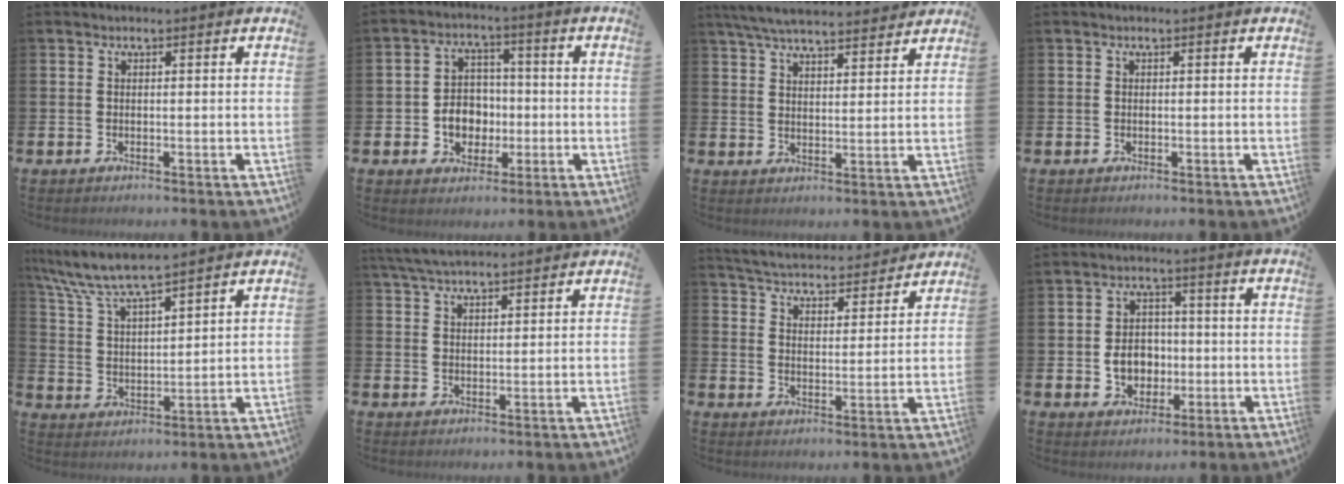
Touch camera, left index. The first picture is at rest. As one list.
[{"total": 5.5, "force": [-1.0, 4.8, 2.5], "torque": [-0.038, 0.005, -0.025]}, {"total": 6.1, "force": [5.9, 0.9, 1.5], "torque": [-0.044, -0.028, 0.106]}, {"total": 0.0}, {"total": 7.3, "force": [6.9, 0.5, 2.3], "torque": [-0.076, -0.039, 0.121]}, {"total": 4.7, "force": [4.4, 0.8, 1.4], "torque": [-0.045, -0.011, 0.083]}, {"total": 4.9, "force": [4.8, 0.8, 0.4], "torque": [-0.035, -0.039, 0.083]}, {"total": 5.2, "force": [-0.7, 4.3, 2.8], "torque": [-0.034, 0.000, -0.022]}]